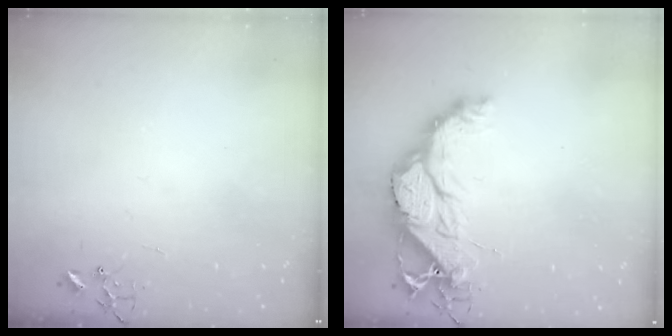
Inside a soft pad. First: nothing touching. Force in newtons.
{"total": 16.6, "press": 16.5, "slide": 1.3}